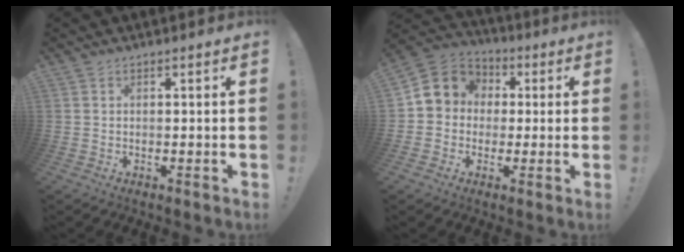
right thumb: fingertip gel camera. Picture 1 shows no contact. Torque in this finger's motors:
{"motor_torque": [0.06, 0.21, 0.27, -0.23, 0.02]}